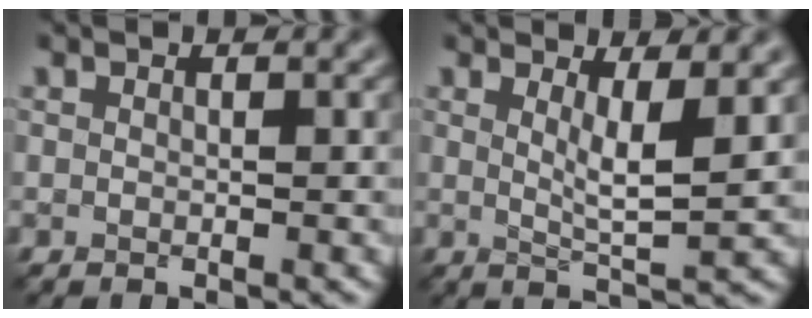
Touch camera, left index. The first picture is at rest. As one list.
[{"total": 3.7, "force": [1.1, 0.8, 3.4], "torque": [-0.056, -0.012, 0.019]}]